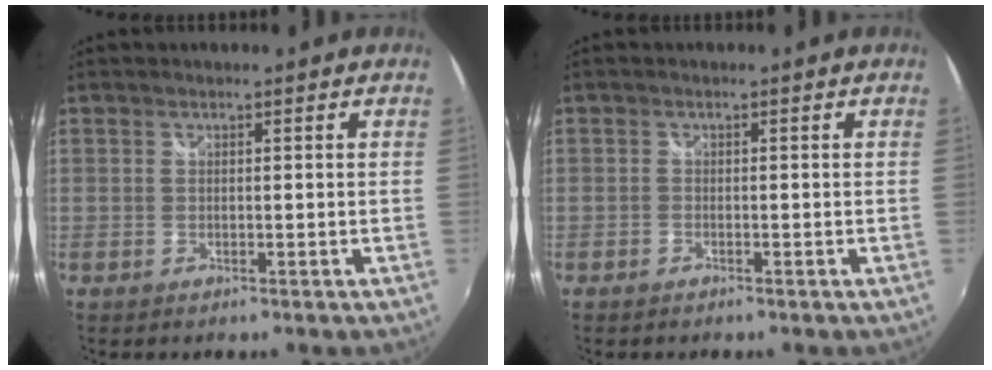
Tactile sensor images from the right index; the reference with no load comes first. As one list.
[{"total": 0.9, "force": [-0.8, 0.5, 0.2], "torque": [-0.006, -0.002, -0.017]}]